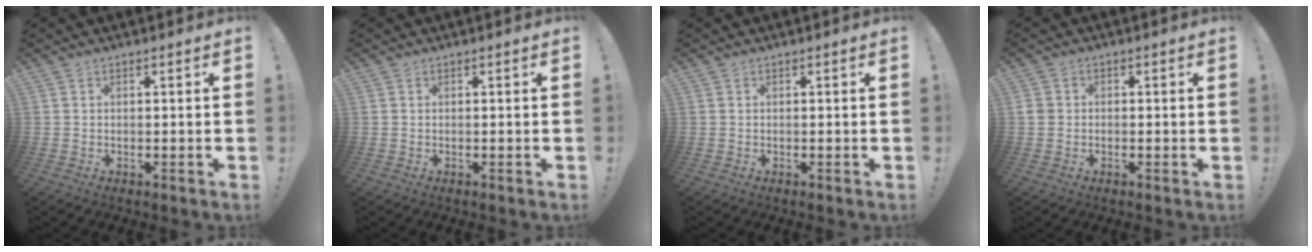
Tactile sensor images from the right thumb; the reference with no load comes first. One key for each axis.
{"total": 0.0}
{"total": 0.0}
{"total": 1.9, "fx": -0.4, "fy": 1.8, "fz": 0.5, "tx": -0.015, "ty": 0.010, "tz": -0.005}